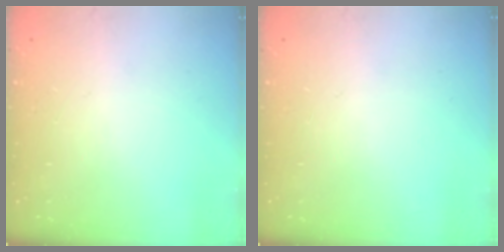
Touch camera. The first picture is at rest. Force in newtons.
{"total": 0.0}